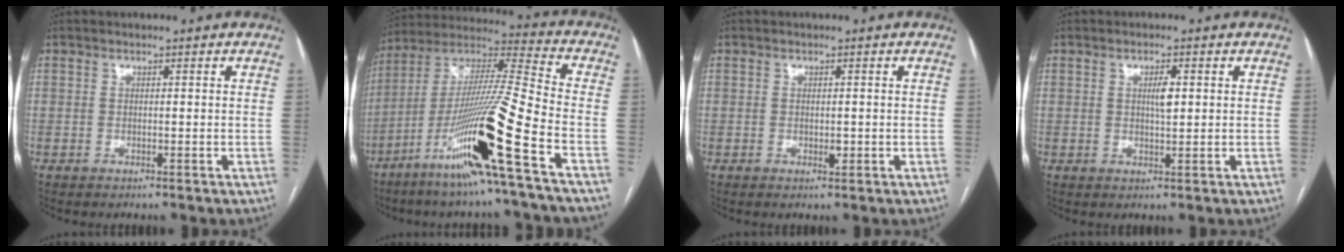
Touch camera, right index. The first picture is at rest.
{"total": 19.9, "force": [-9.6, -1.8, 17.3], "torque": [-0.354, -0.032, -0.184]}
{"total": 1.0, "force": [-0.1, 0.5, 0.8], "torque": [-0.012, -0.001, 0.000]}
{"total": 2.5, "force": [0.6, 0.6, 2.4], "torque": [-0.039, 0.000, 0.010]}